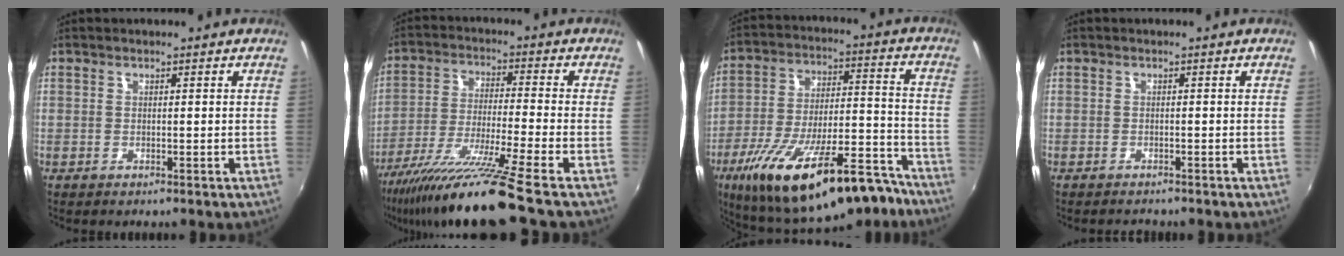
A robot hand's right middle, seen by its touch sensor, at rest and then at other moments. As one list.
[{"total": 15.2, "force": [-12.1, -2.5, 8.9], "torque": [-0.177, -0.033, -0.215]}, {"total": 28.2, "force": [-19.4, 9.8, 18.0], "torque": [-0.311, -0.018, -0.277]}, {"total": 2.1, "force": [-2.0, 0.5, 0.4], "torque": [-0.013, -0.012, -0.031]}]